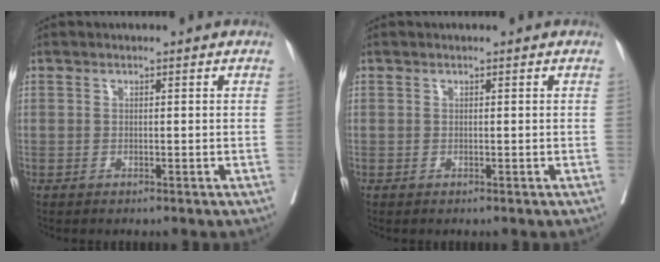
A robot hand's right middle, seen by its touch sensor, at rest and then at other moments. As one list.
[{"total": 0.0}]